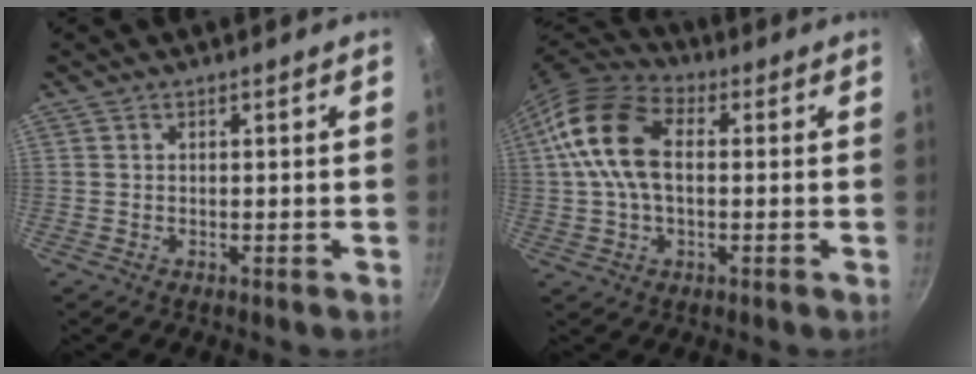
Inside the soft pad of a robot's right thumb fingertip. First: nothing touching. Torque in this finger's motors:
{"motor_torque": [-0.35, 1.64, 1.92, -0.06, 0.66]}